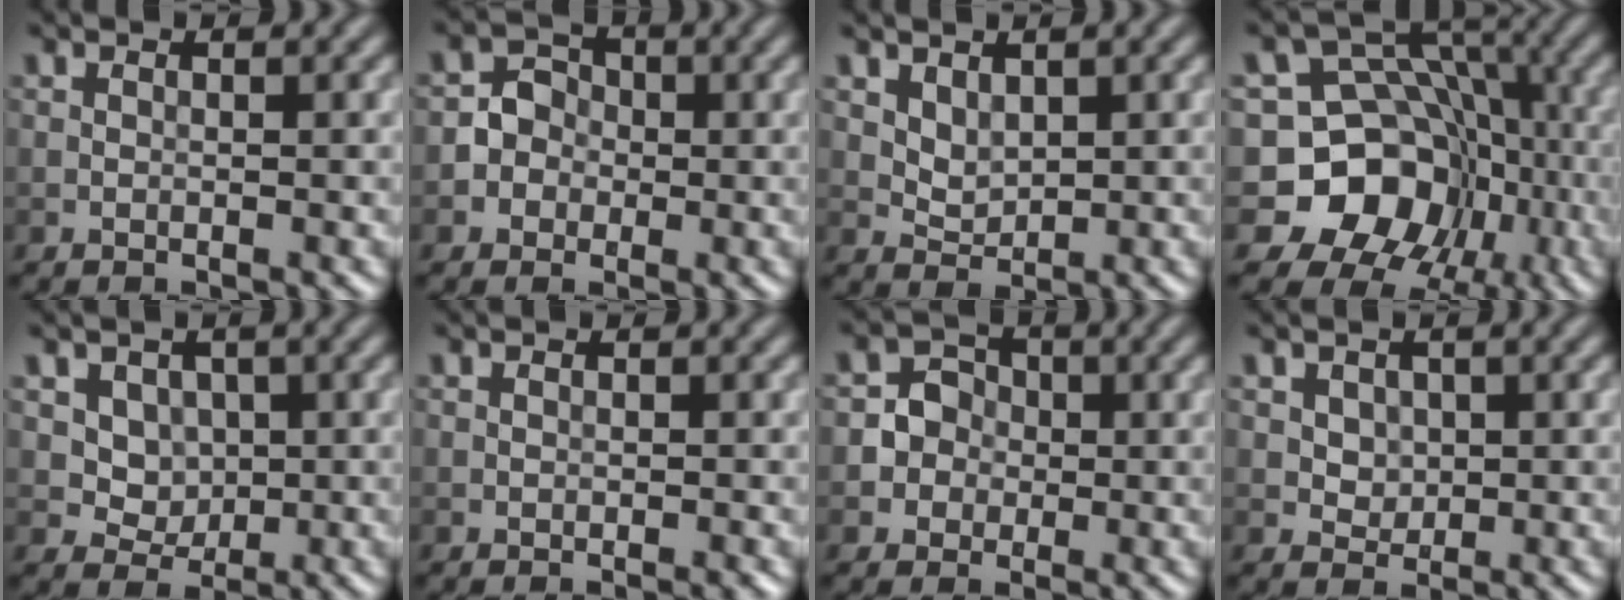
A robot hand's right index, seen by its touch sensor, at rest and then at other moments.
{"total": 2.9, "force": [-0.8, 2.7, 0.6], "torque": [0.018, 0.010, -0.024]}
{"total": 1.7, "force": [0.9, 1.1, 0.9], "torque": [-0.019, -0.005, 0.023]}
{"total": 11.9, "force": [-3.7, 10.4, 4.3], "torque": [-0.068, 0.015, -0.099]}
{"total": 3.6, "force": [1.3, 2.9, 1.7], "torque": [-0.034, -0.010, 0.036]}
{"total": 0.6, "force": [-0.4, 0.0, 0.5], "torque": [-0.004, 0.000, -0.006]}
{"total": 2.9, "force": [-0.4, 2.9, 0.5], "torque": [0.017, 0.011, -0.020]}
{"total": 2.1, "force": [0.7, 1.7, 1.0], "torque": [-0.023, -0.001, 0.026]}